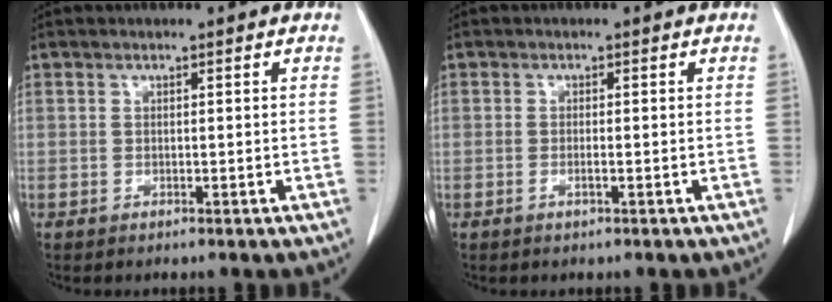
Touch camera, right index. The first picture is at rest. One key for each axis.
{"total": 0.9, "fx": -0.4, "fy": 0.0, "fz": 0.7, "tx": -0.017, "ty": 0.000, "tz": -0.008}